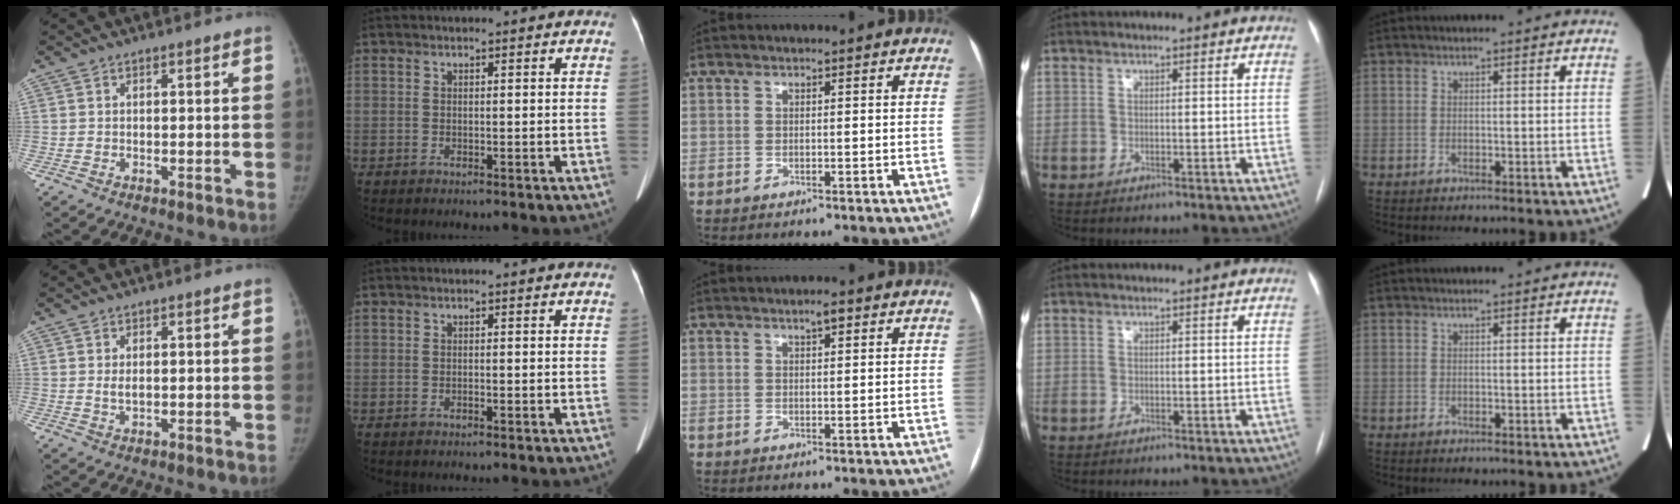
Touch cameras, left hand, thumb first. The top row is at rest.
{"thumb": {"total": 1.8, "force": [0.4, 1.1, 1.3], "torque": [-0.021, -0.005, 0.009]}, "middle": {"total": 1.7, "force": [1.0, 0.4, 1.3], "torque": [-0.022, 0.003, 0.016]}}